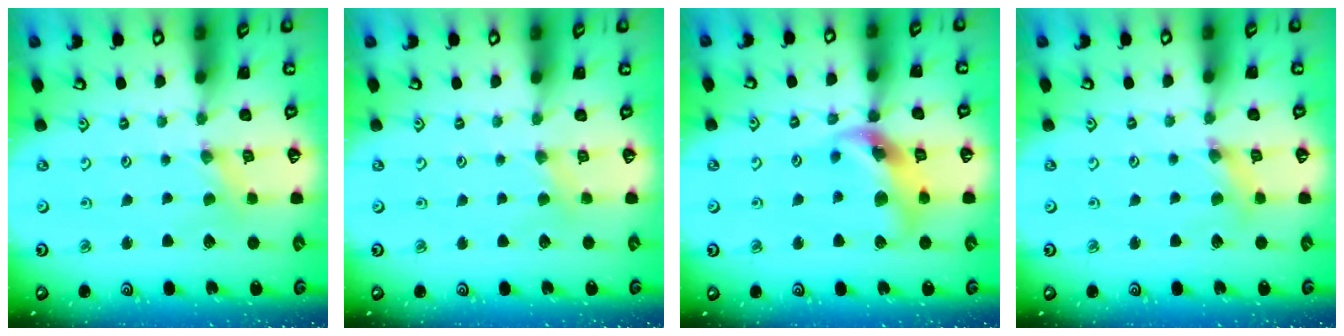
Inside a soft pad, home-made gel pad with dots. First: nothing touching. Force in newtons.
{"total": 2.1, "press": 2.1, "slide": 0.4}
{"total": 14.1, "press": 14.0, "slide": 1.6}
{"total": 3.2, "press": 3.2, "slide": 0.4}